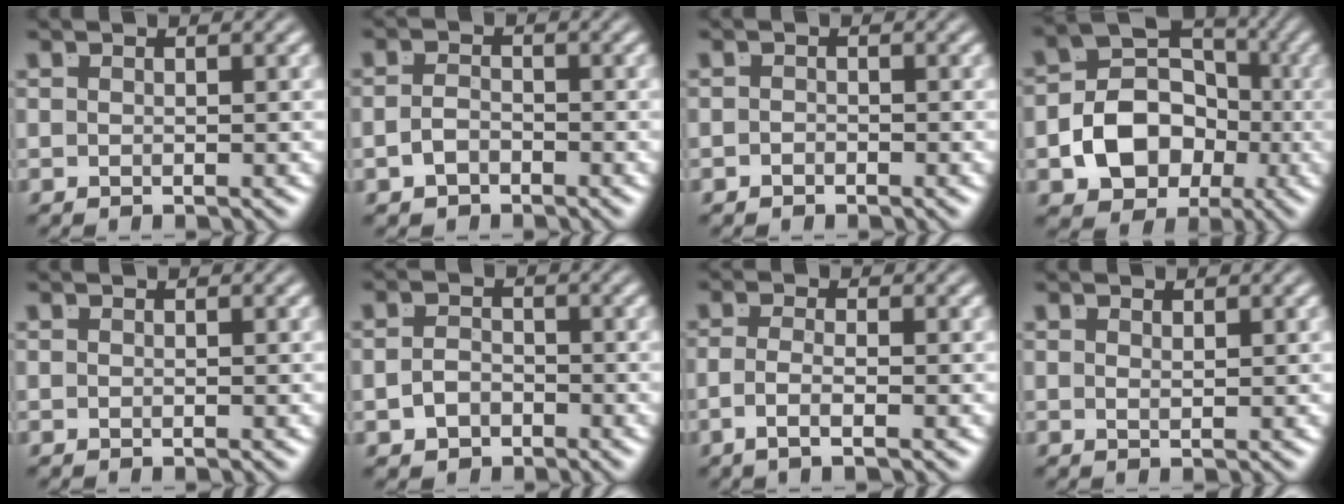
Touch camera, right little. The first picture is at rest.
{"total": 1.6, "force": [-1.5, 0.5, 0.4], "torque": [-0.012, -0.015, -0.017]}
{"total": 1.0, "force": [-0.8, -0.5, -0.2], "torque": [0.007, -0.012, -0.008]}
{"total": 8.2, "force": [-0.3, 6.4, 5.1], "torque": [-0.113, -0.029, 0.004]}
{"total": 0.0}
{"total": 2.3, "force": [-1.5, 1.7, 0.6], "torque": [-0.016, -0.022, -0.016]}
{"total": 2.5, "force": [-1.3, -0.2, 2.1], "torque": [-0.046, -0.016, -0.015]}
{"total": 1.1, "force": [0.5, -0.9, 0.1], "torque": [0.000, -0.008, 0.017]}